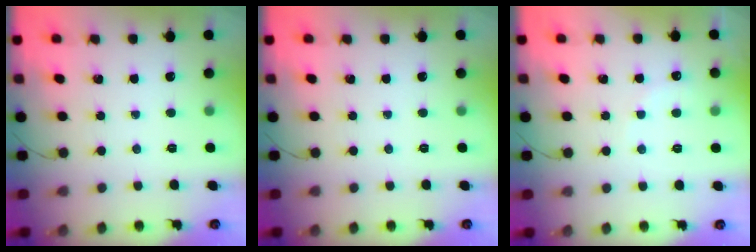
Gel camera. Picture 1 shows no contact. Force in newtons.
{"total": 0.0}
{"total": 6.3, "press": 6.1, "slide": 1.3}